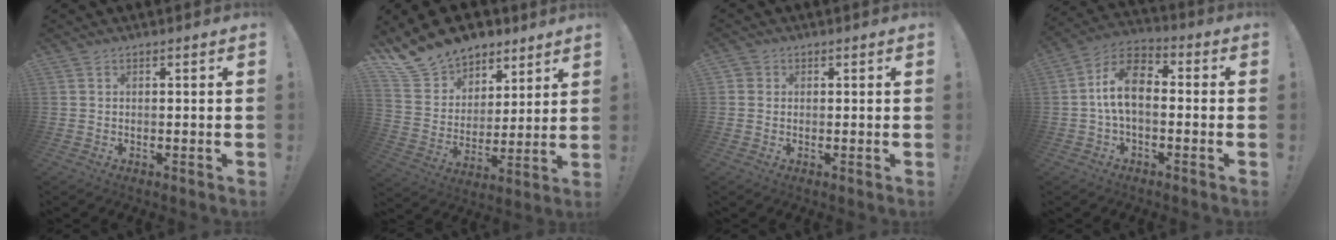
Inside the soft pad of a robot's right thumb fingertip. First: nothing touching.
{"total": 15.7, "force": [12.6, 8.7, 3.3], "torque": [-0.076, -0.091, 0.244]}
{"total": 1.3, "force": [0.2, 1.3, 0.2], "torque": [0.001, 0.000, 0.002]}
{"total": 11.1, "force": [-0.3, 6.5, 9.0], "torque": [-0.174, 0.012, -0.004]}